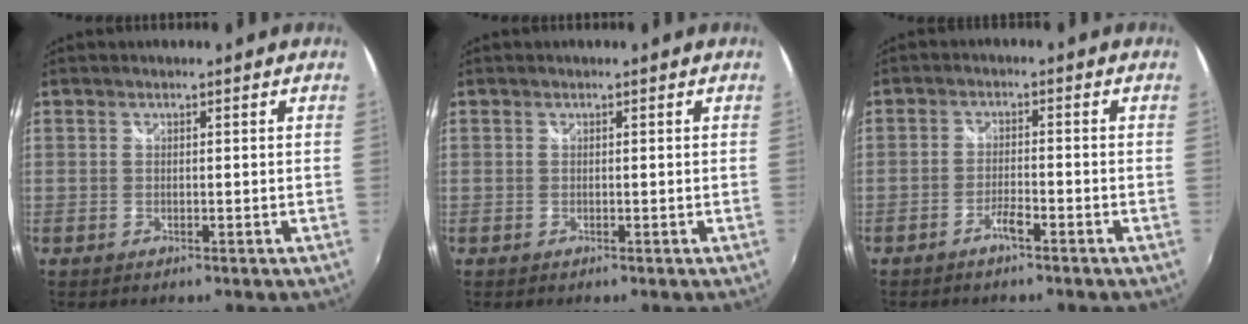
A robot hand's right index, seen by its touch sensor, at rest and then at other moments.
{"total": 0.0}
{"total": 2.7, "force": [-2.0, 0.3, 1.7], "torque": [-0.045, 0.002, -0.041]}